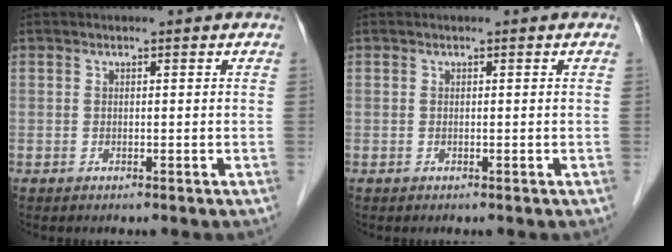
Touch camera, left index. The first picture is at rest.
{"total": 0.0}